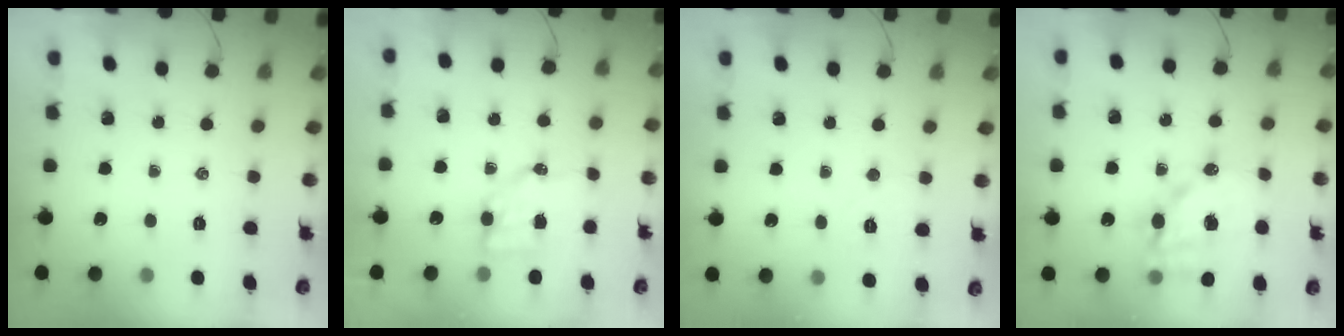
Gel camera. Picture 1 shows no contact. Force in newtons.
{"total": 6.4, "press": 6.3, "slide": 0.8}
{"total": 3.6, "press": 3.5, "slide": 0.8}
{"total": 13.9, "press": 13.6, "slide": 2.9}